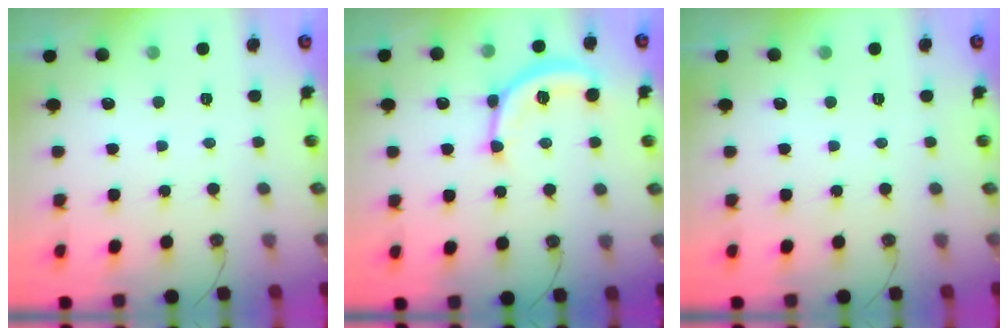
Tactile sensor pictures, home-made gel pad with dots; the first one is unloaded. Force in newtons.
{"total": 13.0, "press": 13.0, "slide": 0.5}
{"total": 0.0}